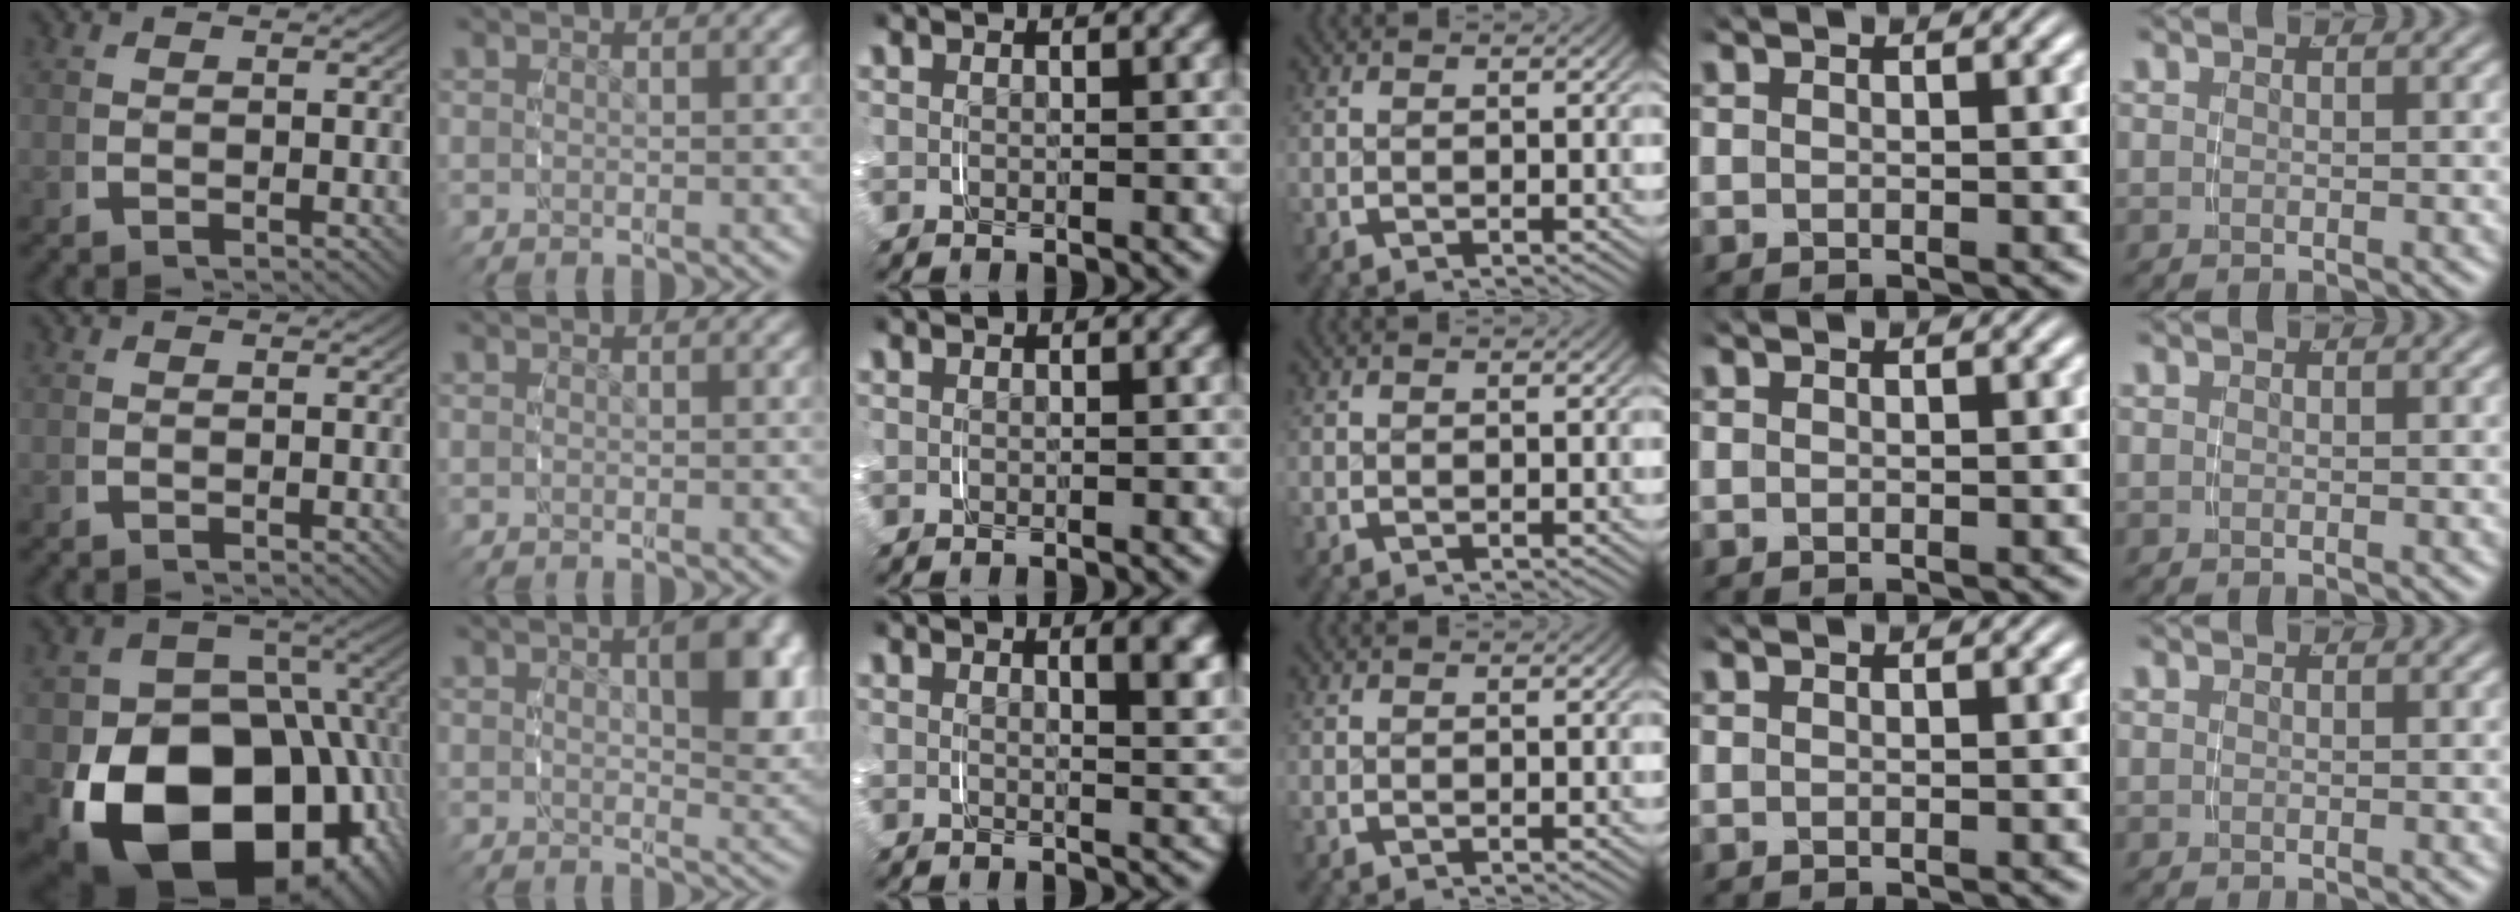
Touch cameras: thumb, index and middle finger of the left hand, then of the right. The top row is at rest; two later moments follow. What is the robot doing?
{"motion": "grasp_and_lifting", "object": "glasses case"}